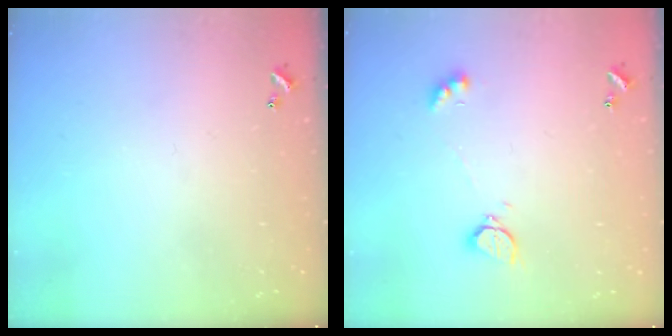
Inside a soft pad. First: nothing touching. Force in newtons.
{"total": 2.0, "press": 1.9, "slide": 0.5}